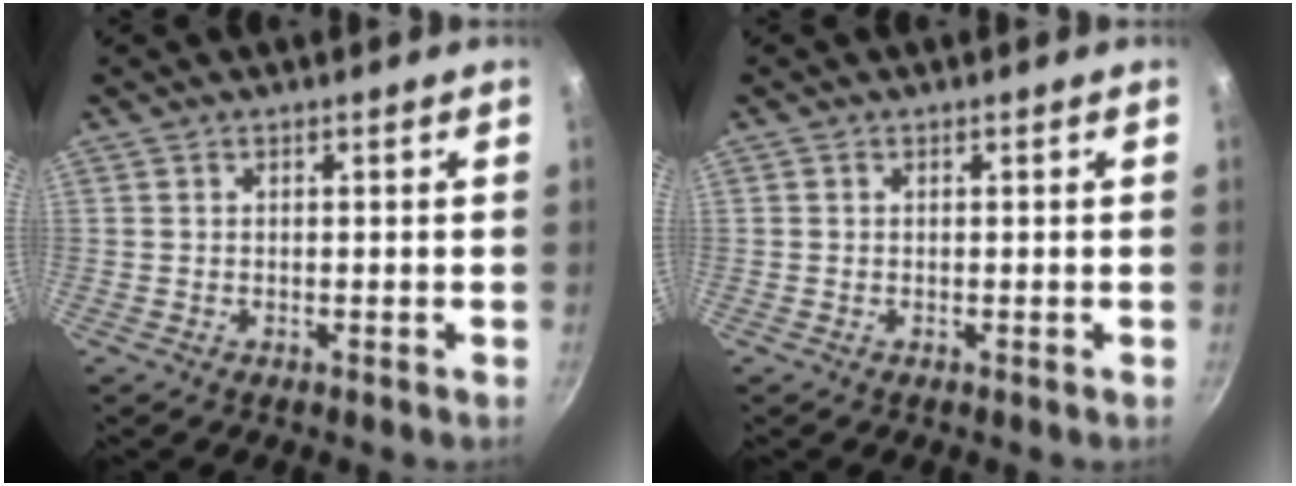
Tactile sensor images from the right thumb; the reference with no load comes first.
{"total": 0.0}